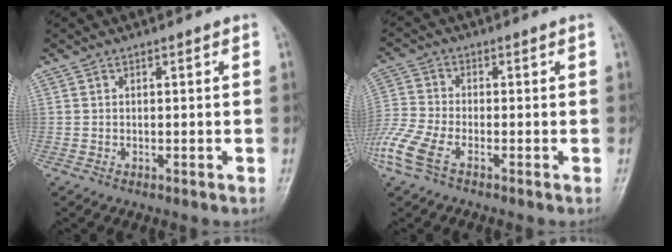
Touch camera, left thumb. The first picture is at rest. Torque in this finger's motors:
{"motor_torque": [0.08, 0.58, 0.88, 0.63, 0.10]}